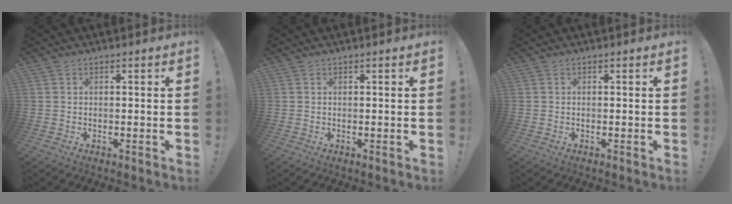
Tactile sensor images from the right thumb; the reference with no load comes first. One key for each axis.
{"total": 0.0}
{"total": 0.0}